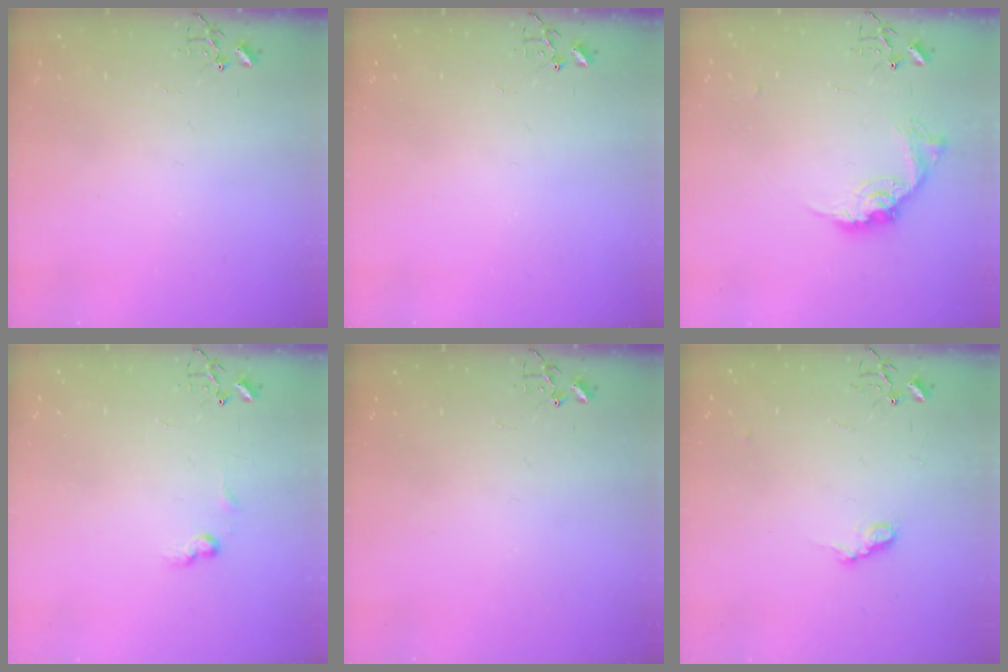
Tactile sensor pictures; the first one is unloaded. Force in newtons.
{"total": 0.0}
{"total": 12.6, "press": 12.6, "slide": 0.5}
{"total": 6.0, "press": 6.0, "slide": 0.8}
{"total": 0.0}
{"total": 7.6, "press": 7.6, "slide": 0.5}